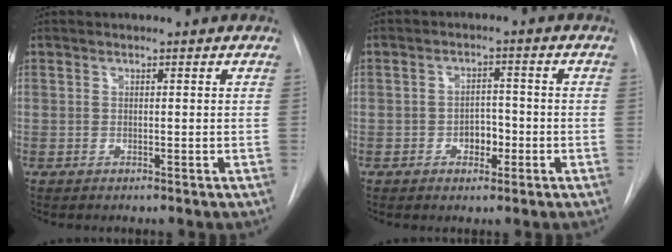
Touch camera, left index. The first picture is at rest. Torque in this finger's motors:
{"motor_torque": [0.12, 0.04, 0.04, 0.03]}